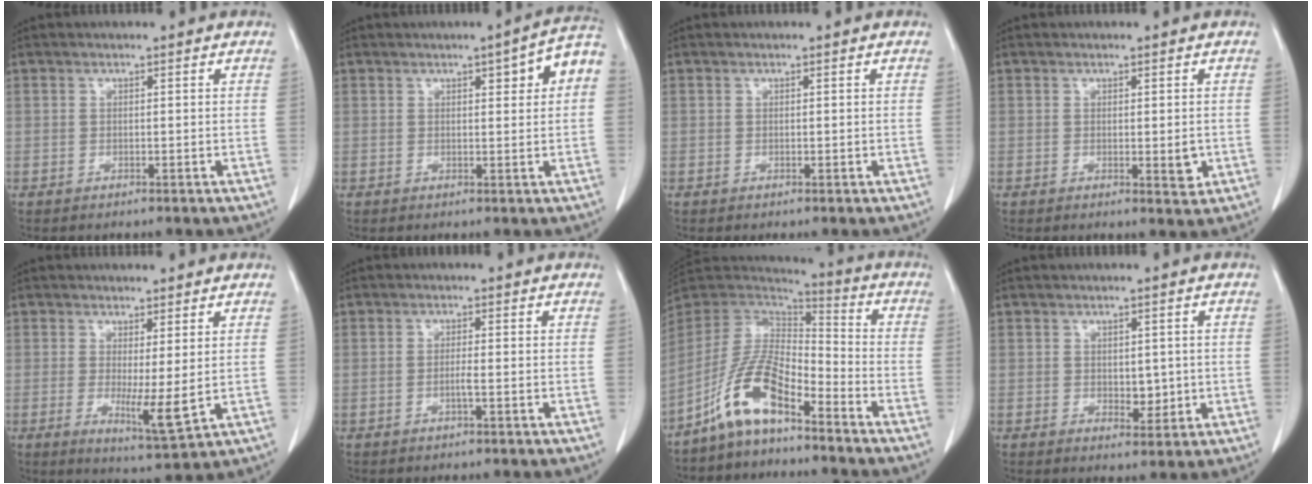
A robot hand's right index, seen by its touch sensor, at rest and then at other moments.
{"total": 5.8, "force": [1.7, 0.9, 5.5], "torque": [-0.072, 0.017, 0.018]}
{"total": 0.0}
{"total": 2.5, "force": [-0.3, 0.7, 2.4], "torque": [-0.038, -0.008, 0.000]}
{"total": 5.7, "force": [-0.1, 0.5, 5.7], "torque": [-0.101, -0.022, 0.004]}
{"total": 1.3, "force": [-0.4, -0.2, 1.2], "torque": [-0.021, 0.001, -0.005]}
{"total": 11.2, "force": [-7.3, 3.1, 7.9], "torque": [-0.170, 0.012, -0.143]}
{"total": 2.9, "force": [-0.1, 1.8, 2.3], "torque": [-0.028, -0.004, 0.008]}